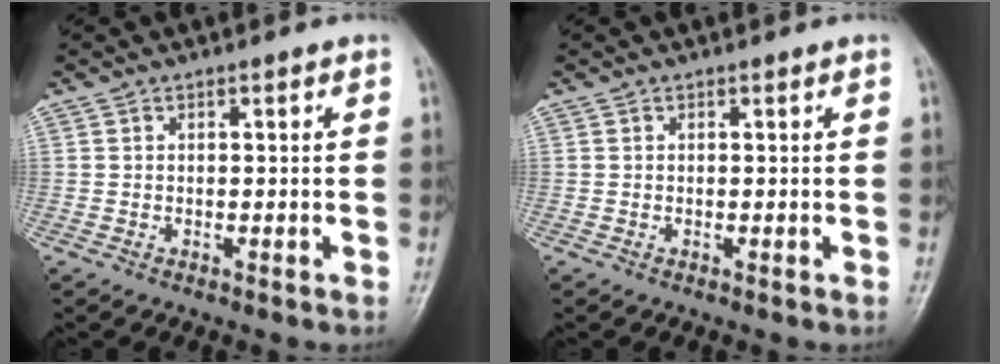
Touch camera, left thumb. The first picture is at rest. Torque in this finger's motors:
{"motor_torque": [0.00, 0.00, -0.12, -0.12, 0.00]}